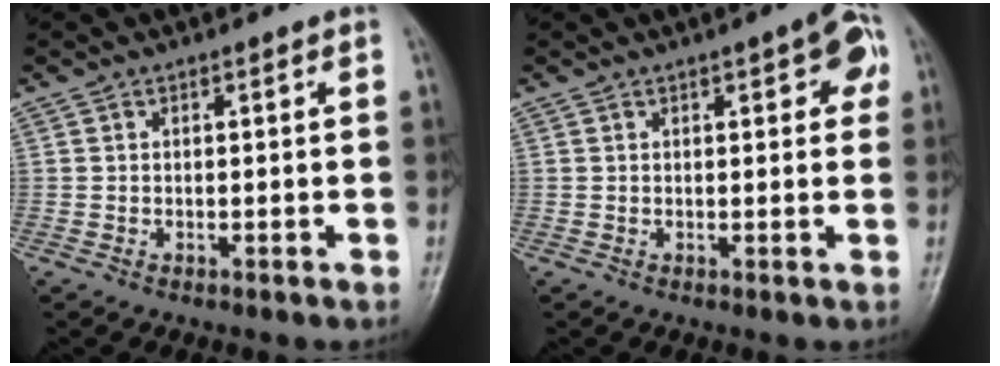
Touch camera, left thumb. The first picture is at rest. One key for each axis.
{"total": 6.0, "fx": 2.1, "fy": 2.2, "fz": 5.1, "tx": -0.044, "ty": 0.006, "tz": 0.017}